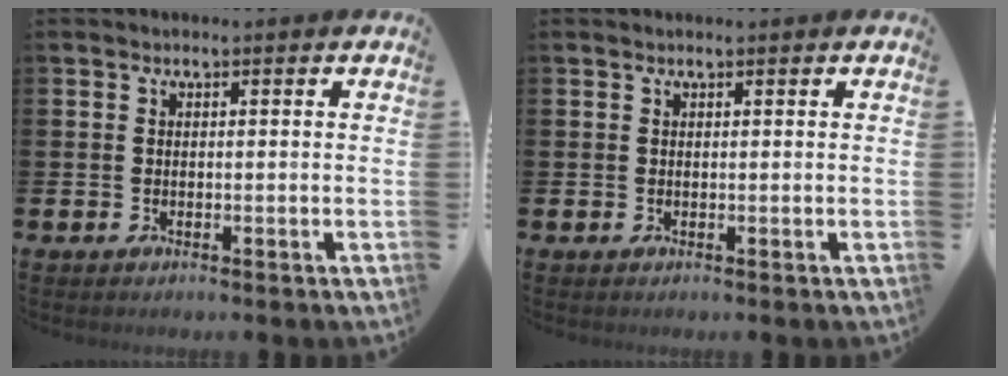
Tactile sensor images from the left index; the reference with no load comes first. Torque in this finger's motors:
{"motor_torque": [-0.04, -1.02, -0.05, -0.01]}